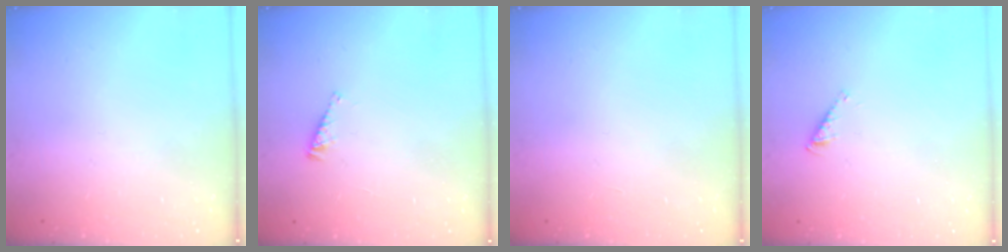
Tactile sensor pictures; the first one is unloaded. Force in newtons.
{"total": 2.4, "press": 2.4, "slide": 0.4}
{"total": 0.0}
{"total": 2.7, "press": 2.6, "slide": 0.3}